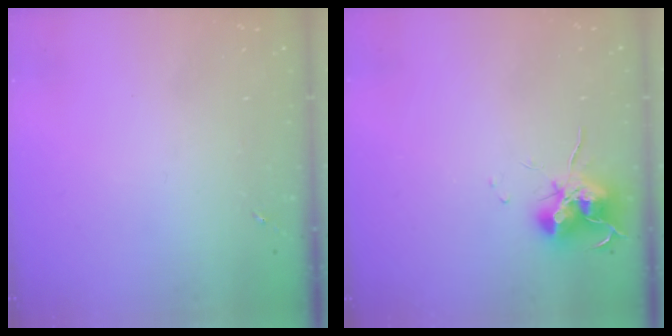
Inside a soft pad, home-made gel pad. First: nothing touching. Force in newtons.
{"total": 12.2, "press": 12.1, "slide": 1.3}